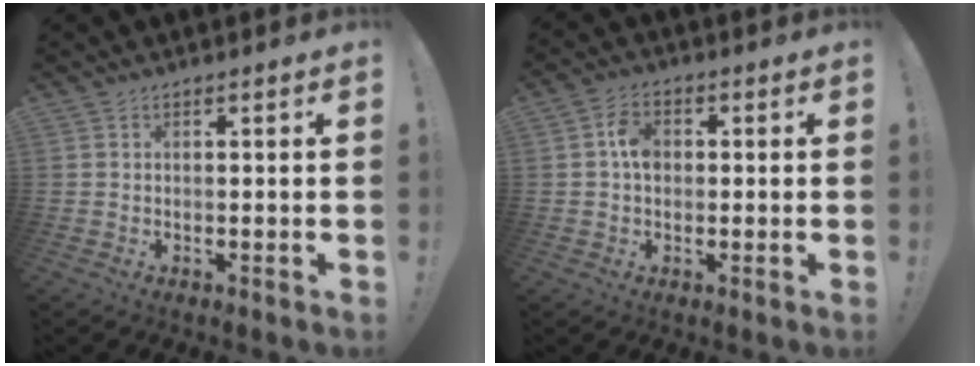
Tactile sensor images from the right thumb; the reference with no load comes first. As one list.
[{"total": 6.3, "force": [0.5, 4.5, 4.4], "torque": [-0.073, 0.009, 0.007]}]